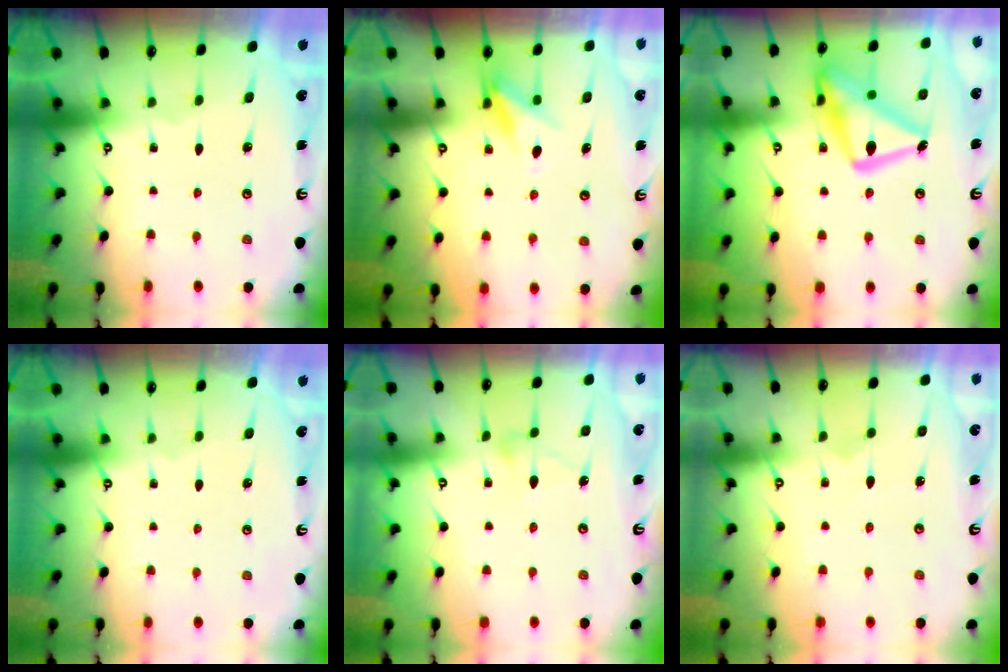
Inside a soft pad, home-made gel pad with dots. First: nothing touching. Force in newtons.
{"total": 9.3, "press": 9.3, "slide": 0.7}
{"total": 21.7, "press": 21.7, "slide": 1.6}
{"total": 0.0}
{"total": 3.9, "press": 3.9, "slide": 0.2}
{"total": 7.1, "press": 7.1, "slide": 0.3}